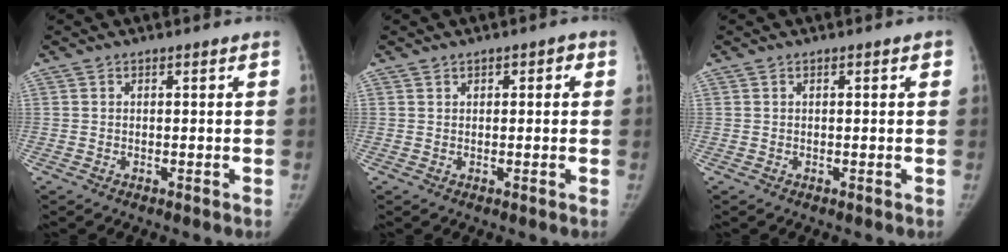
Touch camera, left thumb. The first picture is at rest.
{"total": 1.6, "force": [0.6, 1.2, 1.0], "torque": [0.000, 0.001, 0.006]}
{"total": 0.9, "force": [0.2, 0.3, 0.8], "torque": [-0.010, 0.007, 0.002]}